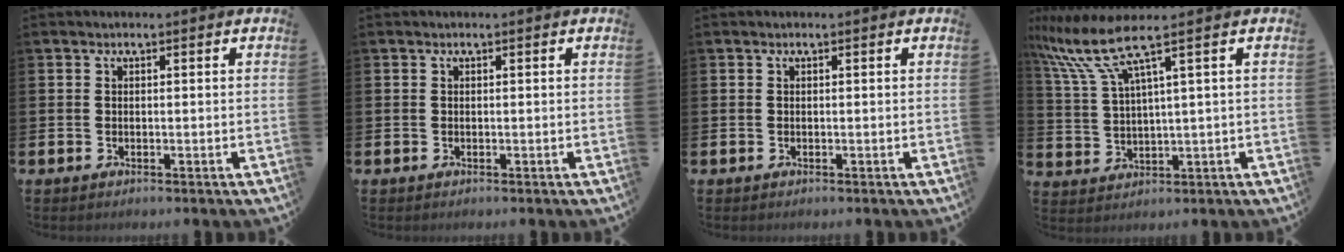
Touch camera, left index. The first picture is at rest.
{"total": 0.0}
{"total": 0.0}
{"total": 8.2, "force": [5.0, 1.1, 6.4], "torque": [-0.148, -0.022, 0.083]}